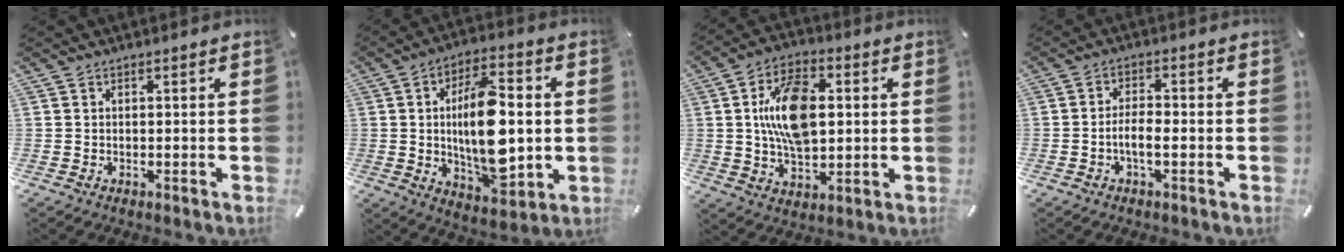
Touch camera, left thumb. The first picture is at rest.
{"total": 17.7, "force": [0.2, 9.0, 15.3], "torque": [-0.267, -0.011, -0.001]}
{"total": 15.1, "force": [2.0, 9.0, 11.9], "torque": [-0.229, 0.005, 0.031]}
{"total": 4.4, "force": [-1.5, 1.5, 3.9], "torque": [-0.081, 0.004, -0.031]}